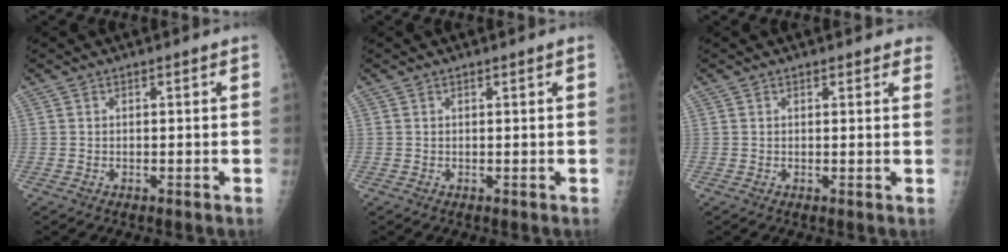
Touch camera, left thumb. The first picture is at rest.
{"total": 0.5, "force": [0.4, 0.0, 0.3], "torque": [-0.010, -0.002, 0.008]}
{"total": 3.4, "force": [3.1, 1.1, 0.9], "torque": [0.018, -0.009, 0.020]}